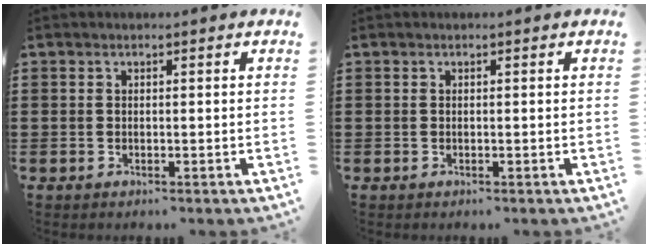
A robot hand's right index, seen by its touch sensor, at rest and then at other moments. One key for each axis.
{"total": 0.0}